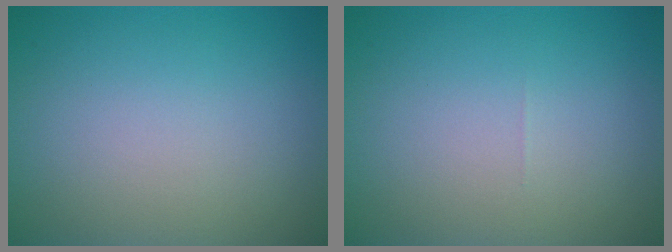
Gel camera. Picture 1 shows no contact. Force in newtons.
{"total": 0.0}